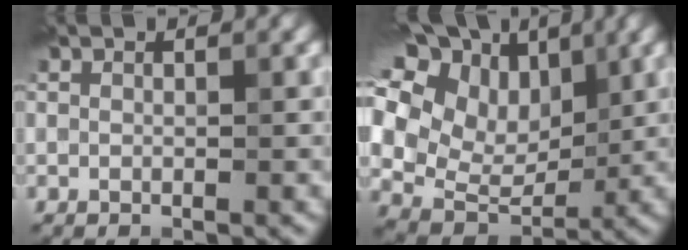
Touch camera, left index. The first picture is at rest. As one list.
[{"total": 12.7, "force": [5.5, 8.1, 8.0], "torque": [-0.170, 0.047, 0.100]}]